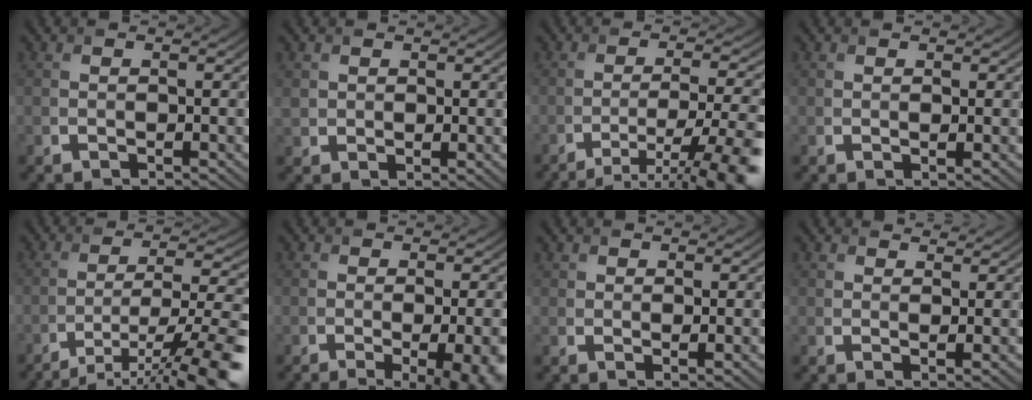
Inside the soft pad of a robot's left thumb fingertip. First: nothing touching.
{"total": 1.6, "force": [1.0, 1.2, 0.4], "torque": [-0.016, -0.004, 0.026]}
{"total": 11.6, "force": [-7.0, 2.6, 8.9], "torque": [-0.136, 0.001, -0.095]}
{"total": 0.8, "force": [0.5, 0.1, 0.5], "torque": [-0.011, 0.000, 0.011]}
{"total": 13.2, "force": [-8.8, 3.2, 9.3], "torque": [-0.154, -0.010, -0.124]}
{"total": 8.8, "force": [-2.4, 3.2, 7.9], "torque": [-0.077, -0.015, -0.013]}
{"total": 1.8, "force": [1.4, 0.5, 1.1], "torque": [-0.024, -0.003, 0.030]}
{"total": 3.2, "force": [2.8, 0.7, 1.4], "torque": [-0.030, -0.001, 0.053]}